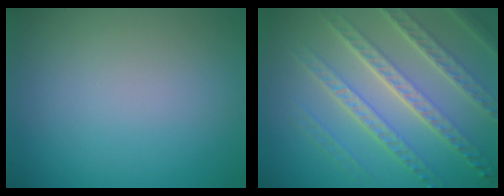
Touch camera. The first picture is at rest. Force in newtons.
{"total": 7.4, "press": 5.2, "slide": 5.2}